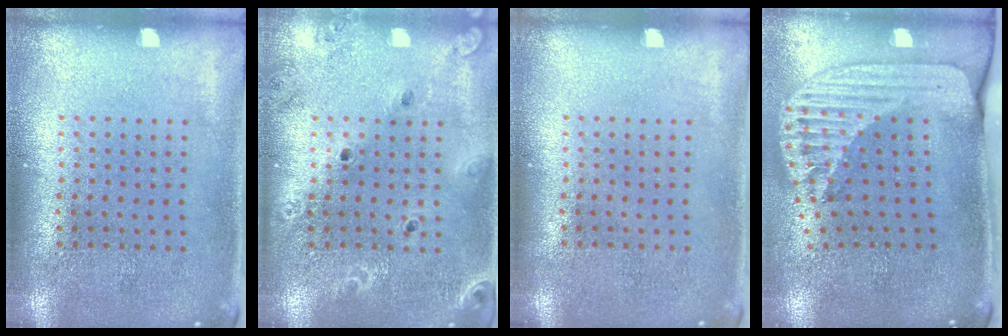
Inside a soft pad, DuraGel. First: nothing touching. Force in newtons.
{"total": 1.7, "press": 1.7, "slide": 0.4}
{"total": 0.0}
{"total": 2.5, "press": 1.7, "slide": 1.9}